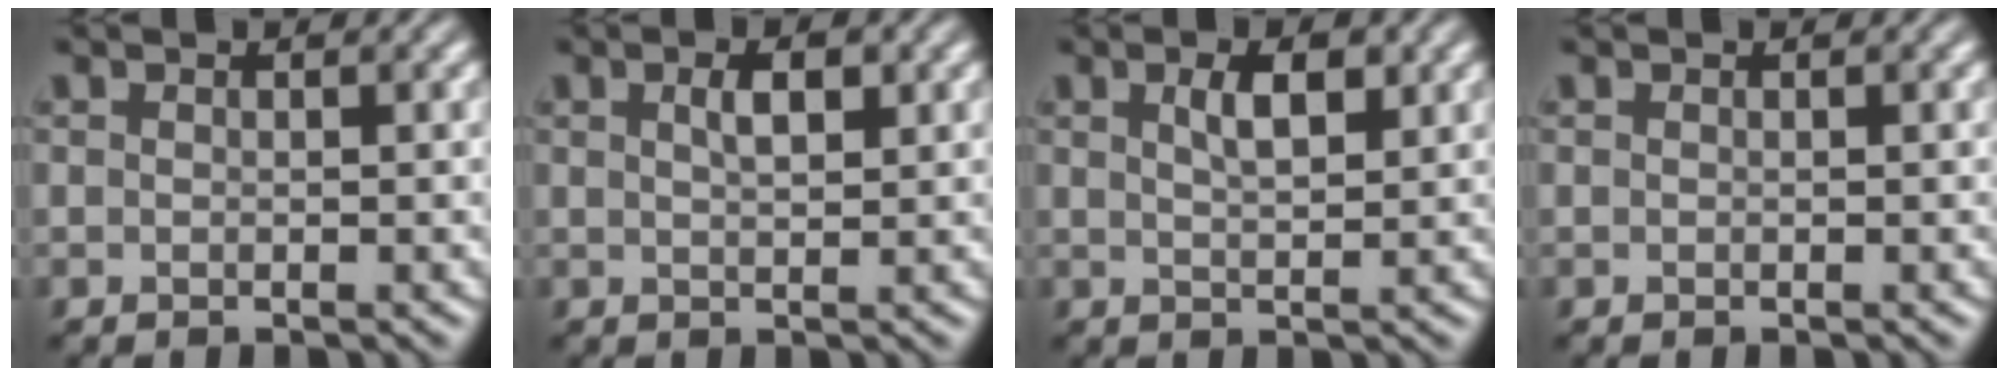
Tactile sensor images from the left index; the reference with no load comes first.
{"total": 2.0, "force": [0.9, 0.7, 1.7], "torque": [-0.028, 0.003, 0.015]}
{"total": 2.7, "force": [1.2, 0.9, 2.2], "torque": [-0.037, 0.003, 0.022]}
{"total": 0.0}